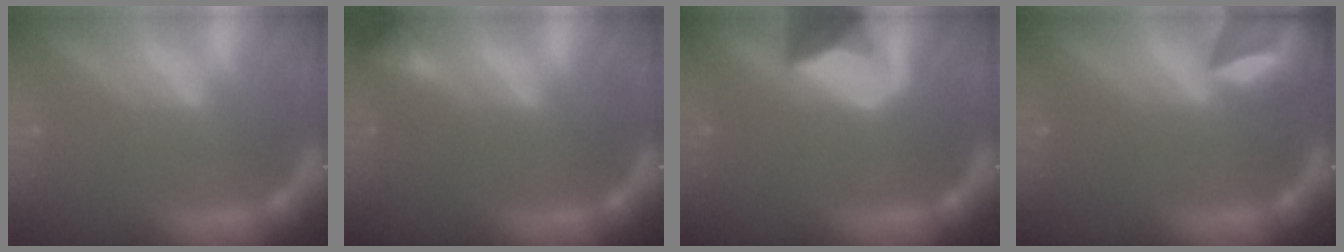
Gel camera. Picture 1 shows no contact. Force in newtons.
{"total": 1.4}
{"total": 6.9}
{"total": 6.0}